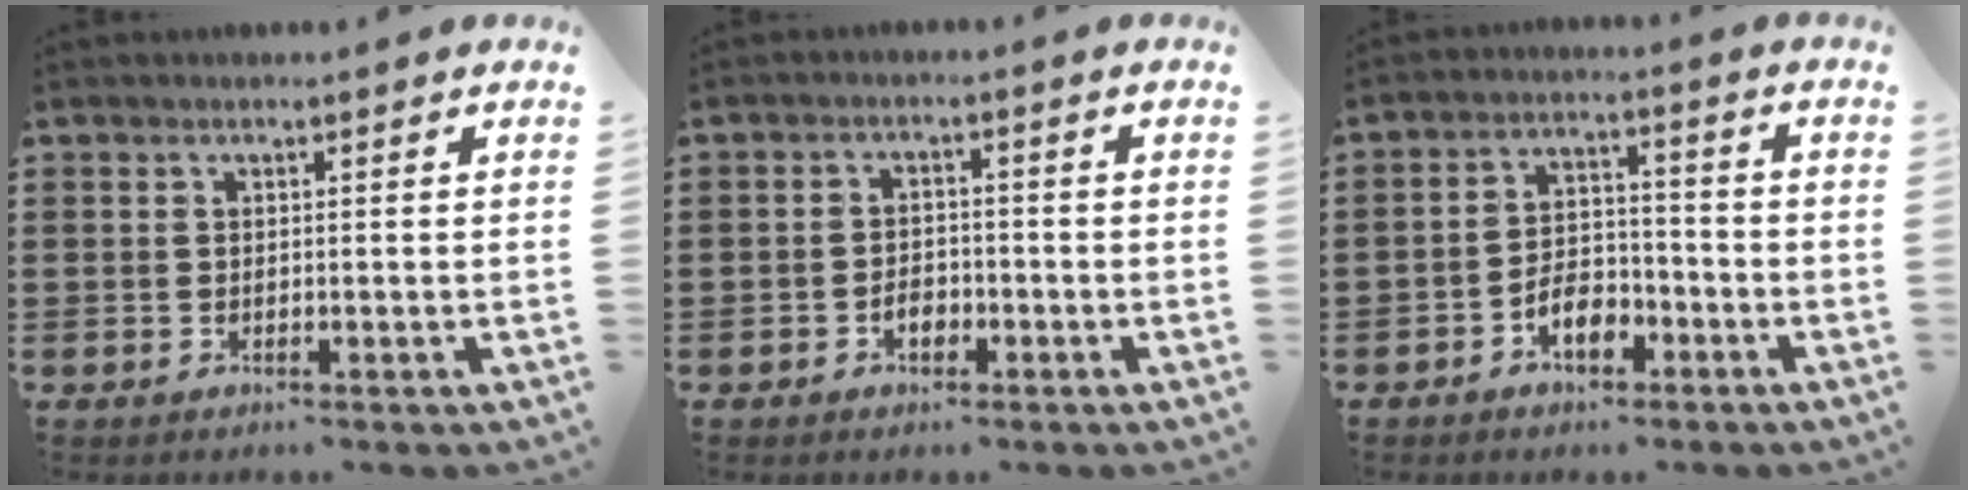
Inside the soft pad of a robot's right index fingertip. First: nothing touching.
{"total": 2.7, "force": [-1.3, 1.6, 1.7], "torque": [-0.034, 0.003, -0.026]}
{"total": 5.6, "force": [-3.0, 3.1, 3.5], "torque": [-0.060, 0.007, -0.058]}